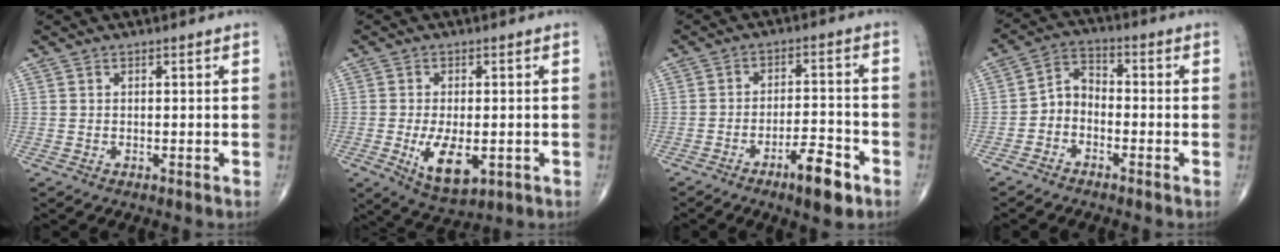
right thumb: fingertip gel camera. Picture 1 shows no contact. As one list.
[{"total": 8.7, "force": [-2.0, 4.3, 7.3], "torque": [-0.119, -0.015, -0.023]}, {"total": 8.3, "force": [-4.9, 2.3, 6.3], "torque": [-0.093, 0.028, -0.074]}, {"total": 5.0, "force": [-2.2, 3.5, 2.8], "torque": [-0.036, 0.032, -0.056]}]